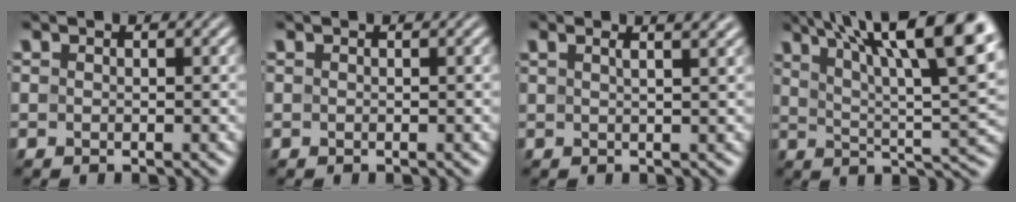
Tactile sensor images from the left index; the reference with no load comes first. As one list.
[{"total": 0.0}, {"total": 4.9, "force": [2.9, 2.1, 3.3], "torque": [-0.016, 0.032, 0.006]}, {"total": 15.4, "force": [8.3, 4.0, 12.3], "torque": [-0.179, 0.016, 0.131]}]